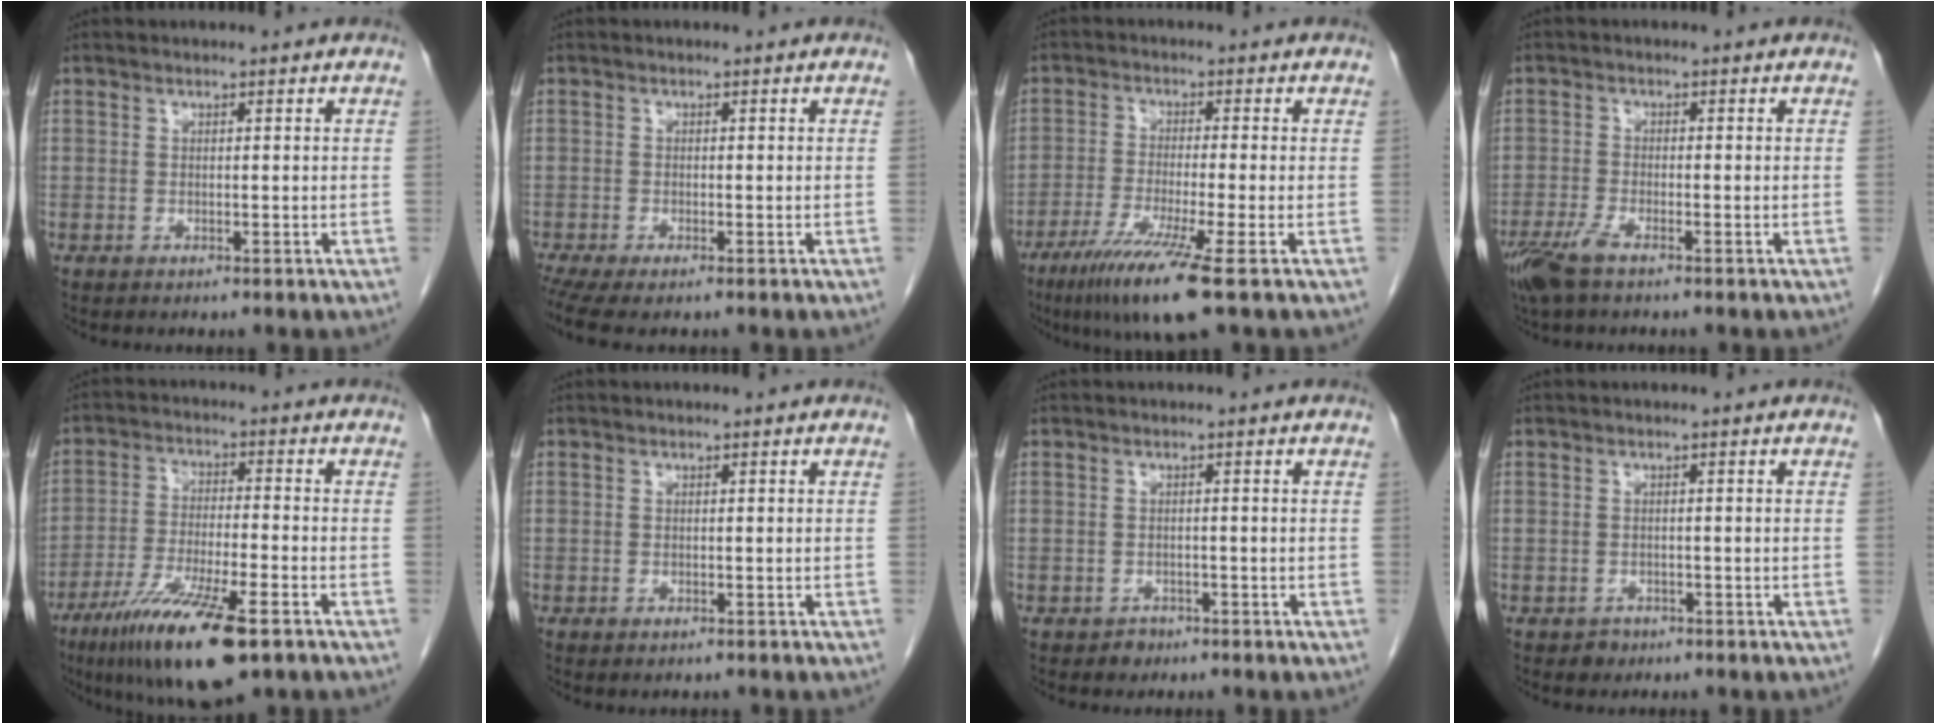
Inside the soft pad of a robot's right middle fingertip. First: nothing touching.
{"total": 4.6, "force": [-3.5, 1.0, 2.8], "torque": [-0.050, -0.011, -0.061]}
{"total": 9.6, "force": [-5.7, -1.0, 7.8], "torque": [-0.142, -0.032, -0.103]}
{"total": 4.9, "force": [-3.3, 1.0, 3.5], "torque": [-0.078, -0.012, -0.064]}
{"total": 14.3, "force": [-8.6, 2.1, 11.2], "torque": [-0.208, -0.033, -0.148]}
{"total": 0.7, "force": [-0.5, 0.3, 0.3], "torque": [-0.007, 0.000, -0.006]}
{"total": 1.5, "force": [-1.0, 1.1, 0.1], "torque": [-0.004, 0.004, -0.016]}
{"total": 1.4, "force": [-0.9, 1.0, 0.1], "torque": [-0.002, 0.004, -0.013]}